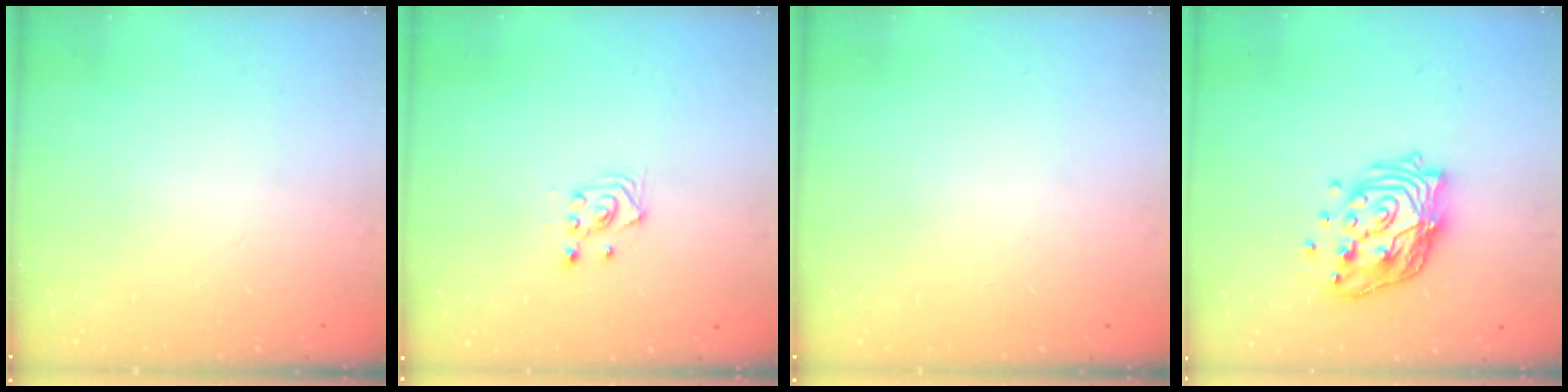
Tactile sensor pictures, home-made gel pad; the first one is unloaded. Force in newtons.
{"total": 3.4, "press": 3.3, "slide": 0.9}
{"total": 0.0}
{"total": 15.6, "press": 15.6, "slide": 1.3}